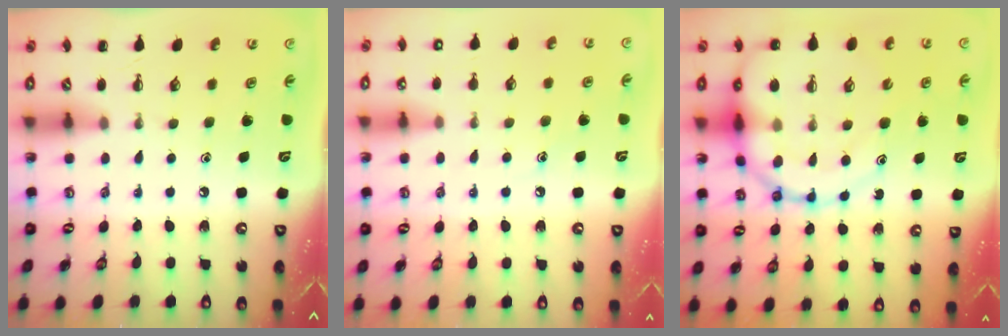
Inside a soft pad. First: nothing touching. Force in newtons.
{"total": 7.3, "press": 7.1, "slide": 1.8}
{"total": 20.2, "press": 19.9, "slide": 3.6}